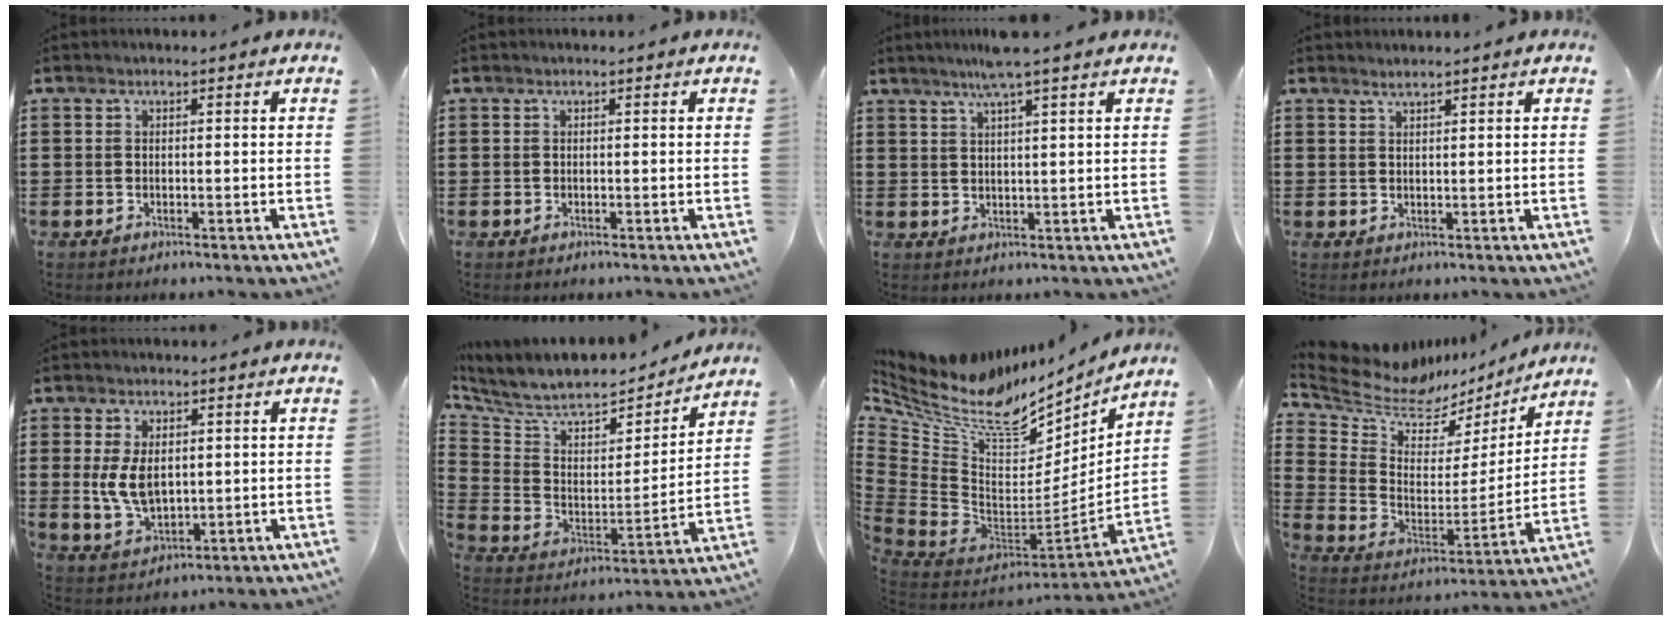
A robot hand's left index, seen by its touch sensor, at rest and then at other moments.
{"total": 0.0}
{"total": 4.7, "force": [3.5, -0.7, 3.0], "torque": [-0.067, -0.002, 0.061]}
{"total": 1.1, "force": [1.0, -0.1, 0.4], "torque": [-0.009, 0.000, 0.019]}
{"total": 6.2, "force": [0.8, 3.8, 4.8], "torque": [-0.119, 0.002, 0.011]}
{"total": 7.5, "force": [6.6, 2.5, 2.6], "torque": [-0.087, -0.049, 0.112]}
{"total": 10.3, "force": [7.5, 5.1, 4.9], "torque": [-0.121, -0.070, 0.127]}
{"total": 8.5, "force": [7.3, 3.6, 2.3], "torque": [-0.084, -0.057, 0.125]}